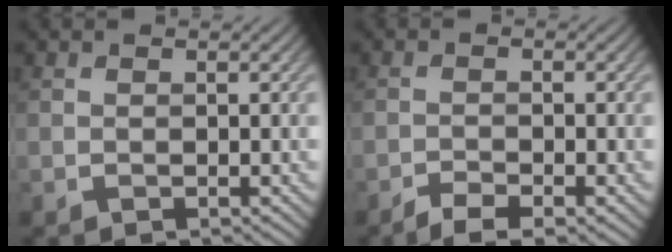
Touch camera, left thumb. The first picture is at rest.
{"total": 2.9, "force": [-2.1, 0.6, 1.8], "torque": [-0.036, -0.001, -0.041]}